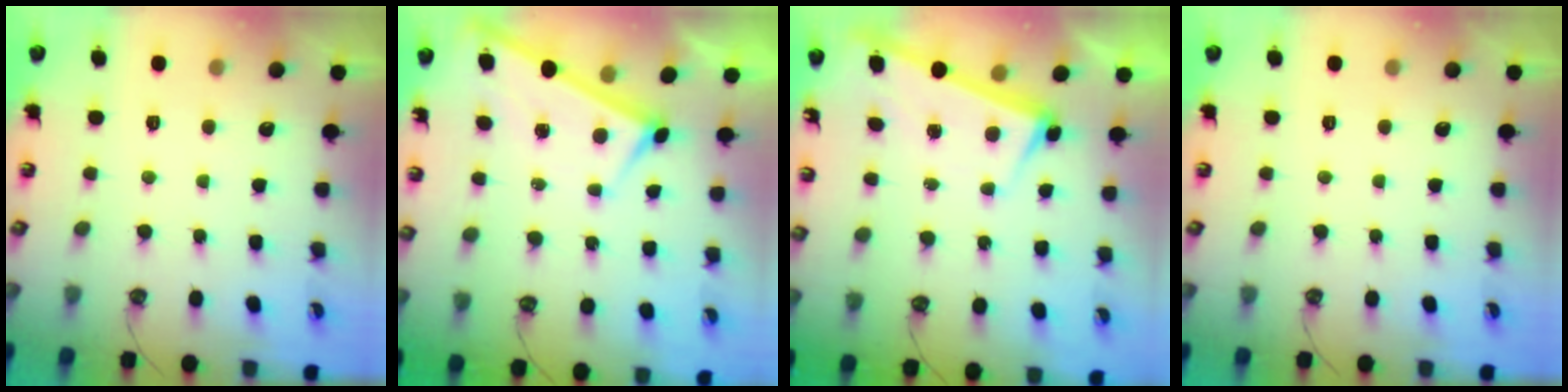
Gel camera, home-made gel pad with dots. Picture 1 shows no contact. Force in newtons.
{"total": 2.6, "press": 2.6, "slide": 0.4}
{"total": 2.5, "press": 2.2, "slide": 1.1}
{"total": 0.0}